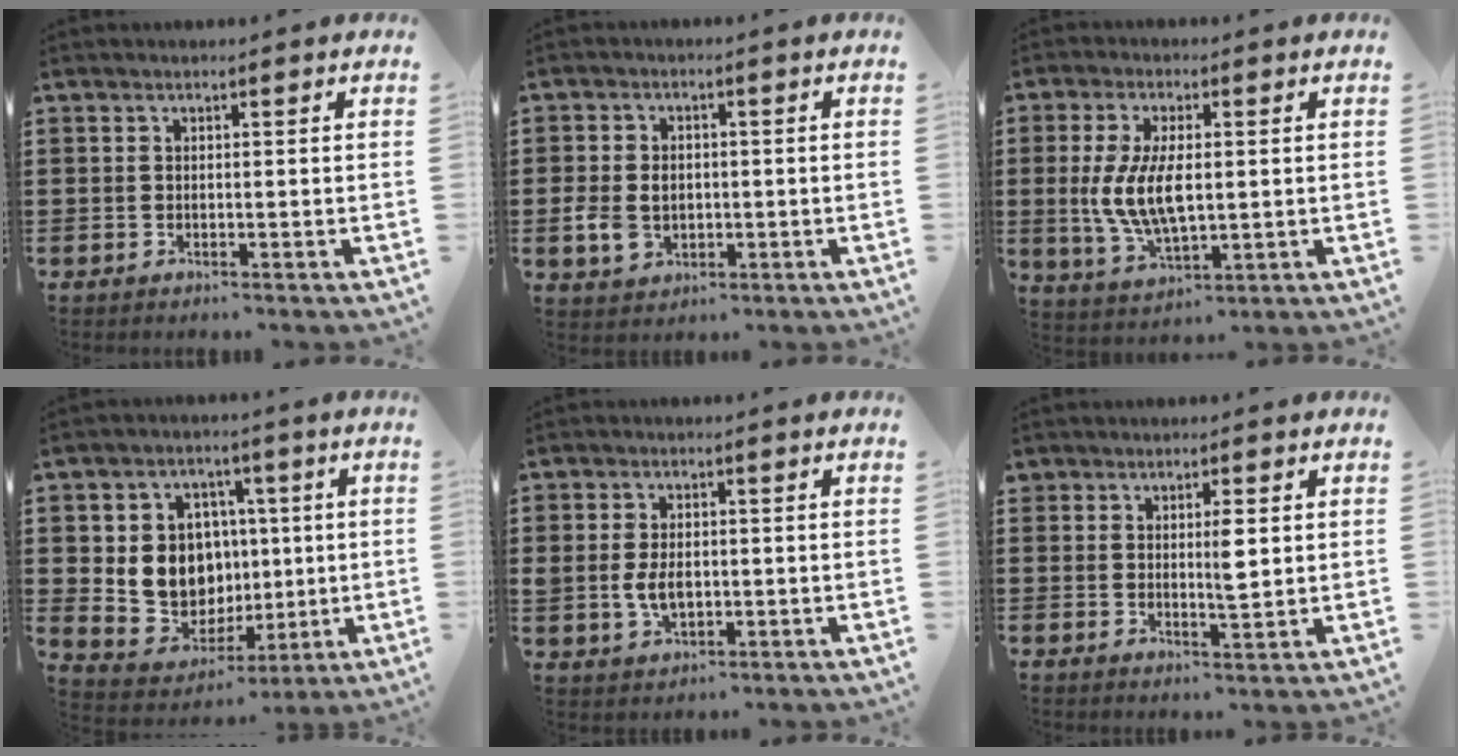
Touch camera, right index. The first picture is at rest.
{"total": 4.6, "force": [-0.6, 3.7, 2.7], "torque": [-0.055, 0.004, -0.016]}
{"total": 8.4, "force": [0.2, 4.0, 7.5], "torque": [-0.167, 0.000, -0.001]}
{"total": 9.8, "force": [1.2, 9.1, 3.6], "torque": [-0.090, 0.004, 0.032]}
{"total": 4.2, "force": [-0.3, 2.8, 3.1], "torque": [-0.070, 0.006, -0.007]}
{"total": 3.4, "force": [1.1, 1.2, 3.0], "torque": [-0.052, 0.001, 0.017]}